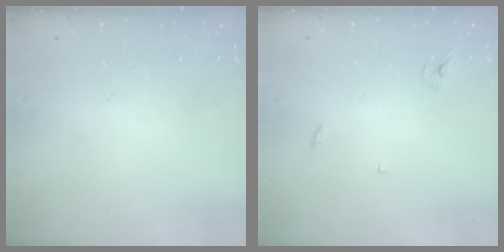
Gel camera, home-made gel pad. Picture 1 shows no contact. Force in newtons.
{"total": 2.5, "press": 2.5, "slide": 0.1}